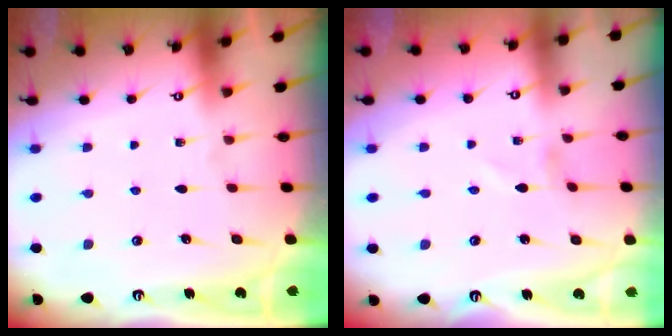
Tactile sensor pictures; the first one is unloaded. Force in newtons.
{"total": 1.3, "press": 1.3, "slide": 0.1}